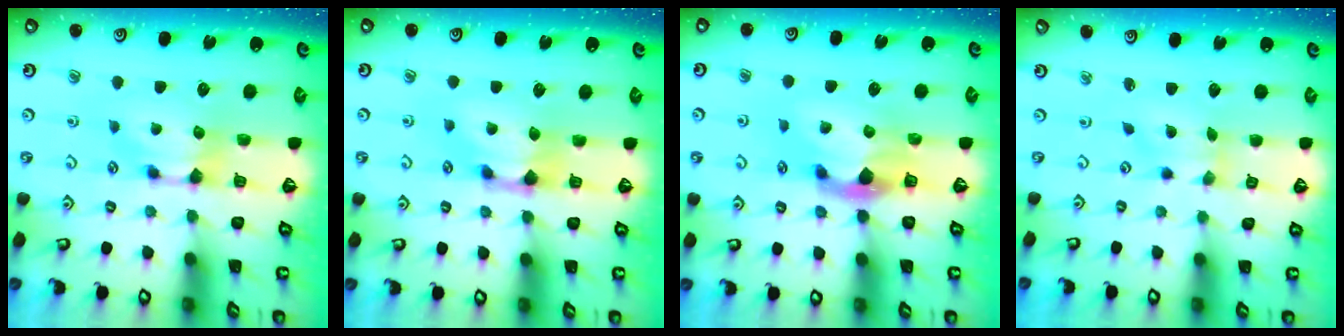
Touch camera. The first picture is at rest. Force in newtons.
{"total": 1.1, "press": 0.1, "slide": 1.1}
{"total": 3.0, "press": 2.6, "slide": 1.5}
{"total": 1.3, "press": 0.0, "slide": 1.3}